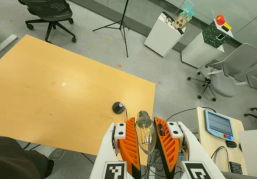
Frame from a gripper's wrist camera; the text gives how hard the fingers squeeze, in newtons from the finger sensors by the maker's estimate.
{"total": 12.5, "left": 12.9, "right": 12.1}